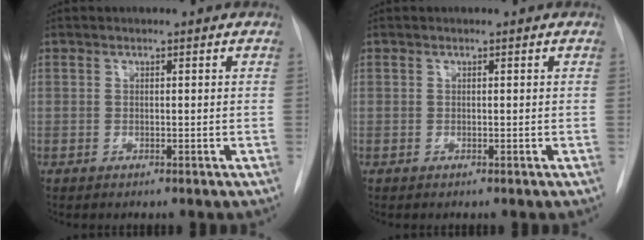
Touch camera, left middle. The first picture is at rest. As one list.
[{"total": 0.0}]